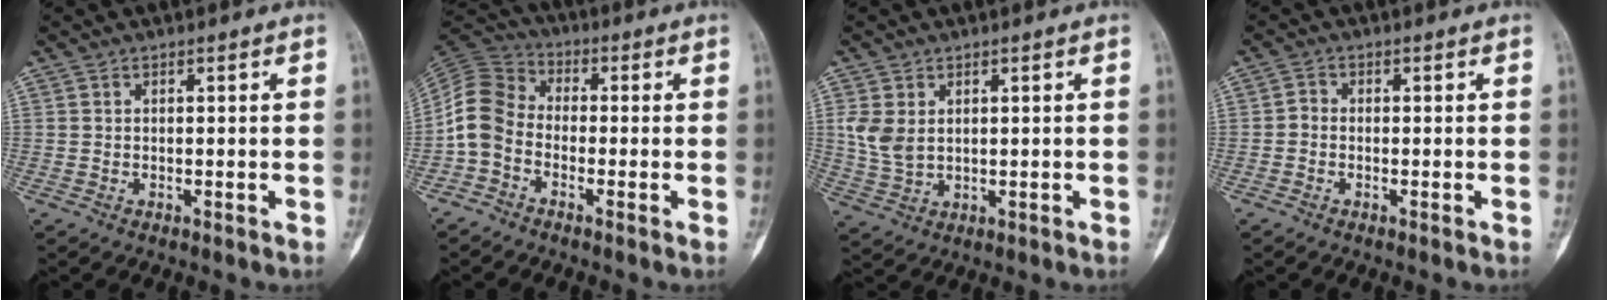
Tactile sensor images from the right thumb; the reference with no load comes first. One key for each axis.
{"total": 8.1, "fx": -2.5, "fy": 6.1, "fz": 4.6, "tx": -0.085, "ty": 0.033, "tz": -0.071}
{"total": 5.5, "fx": 1.3, "fy": 3.8, "fz": 3.8, "tx": -0.076, "ty": -0.003, "tz": 0.035}
{"total": 1.4, "fx": -0.6, "fy": 1.0, "fz": 0.8, "tx": -0.012, "ty": 0.003, "tz": -0.017}